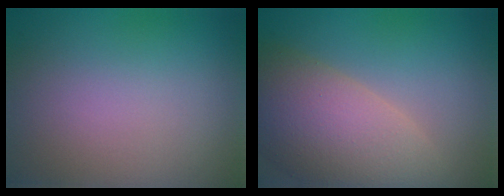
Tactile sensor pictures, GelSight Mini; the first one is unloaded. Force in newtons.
{"total": 8.8, "press": 8.7, "slide": 1.0}